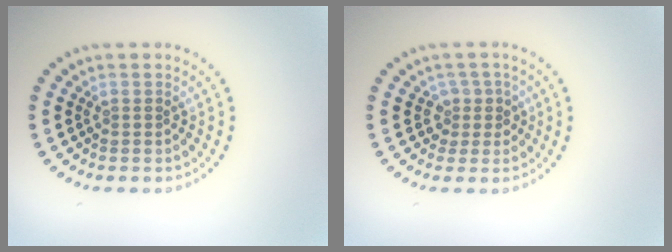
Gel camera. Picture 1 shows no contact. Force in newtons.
{"total": 2.0, "press": 1.5, "slide": 1.3}